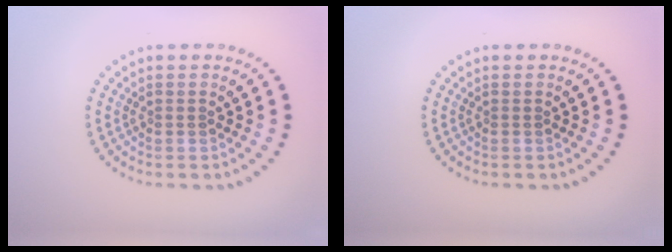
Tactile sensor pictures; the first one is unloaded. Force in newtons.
{"total": 0.0}